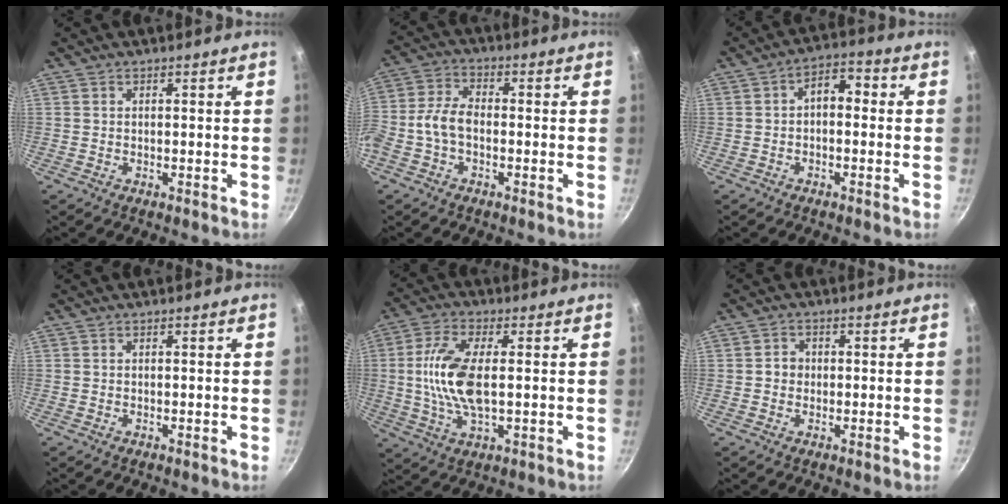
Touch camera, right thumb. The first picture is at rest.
{"total": 6.7, "force": [-1.8, 3.9, 5.1], "torque": [-0.106, 0.032, -0.049]}
{"total": 5.1, "force": [-0.2, 3.2, 4.0], "torque": [-0.040, 0.021, -0.013]}
{"total": 0.0}
{"total": 11.5, "force": [0.4, 5.0, 10.4], "torque": [-0.214, 0.006, 0.003]}
{"total": 2.3, "force": [-0.2, 2.1, 0.9], "torque": [-0.003, 0.006, -0.006]}